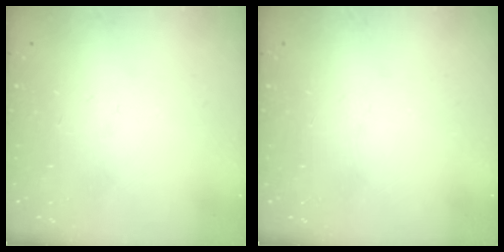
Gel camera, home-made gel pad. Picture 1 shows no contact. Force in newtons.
{"total": 0.0}